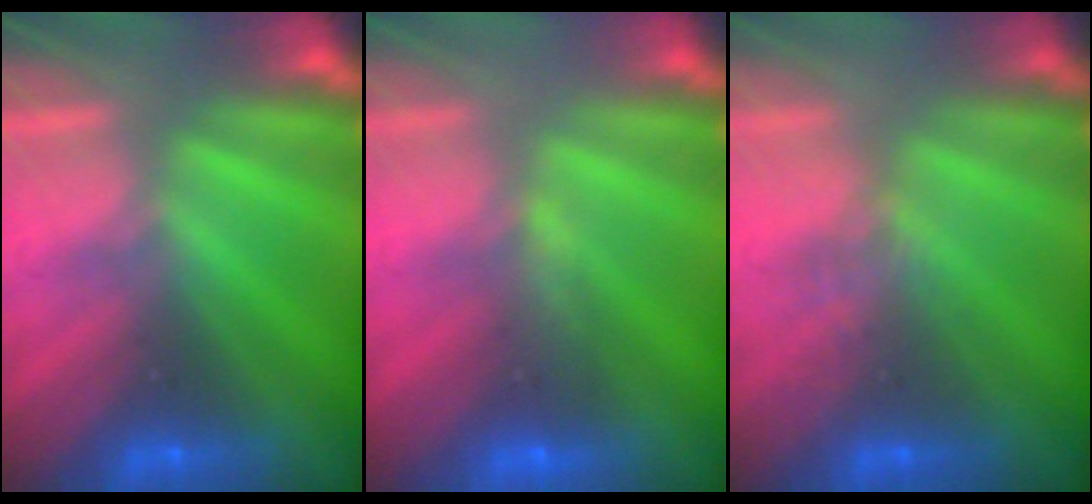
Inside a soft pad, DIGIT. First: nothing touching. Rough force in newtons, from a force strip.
{"total": 4.6}
{"total": 2.4}